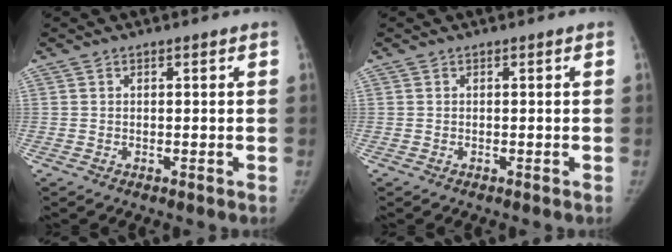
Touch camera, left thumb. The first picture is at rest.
{"total": 0.0}